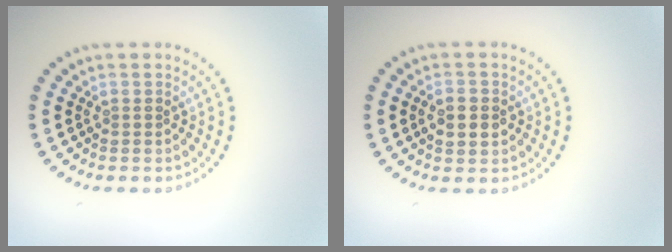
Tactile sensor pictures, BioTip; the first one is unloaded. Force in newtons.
{"total": 2.2, "press": 2.2, "slide": 0.2}